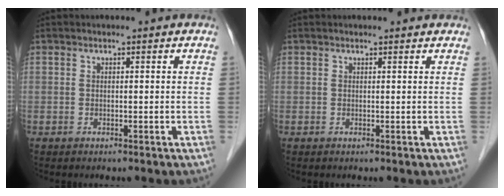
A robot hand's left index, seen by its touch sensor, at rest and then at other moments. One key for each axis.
{"total": 1.8, "fx": 1.7, "fy": 0.4, "fz": 0.4, "tx": -0.015, "ty": 0.007, "tz": 0.015}